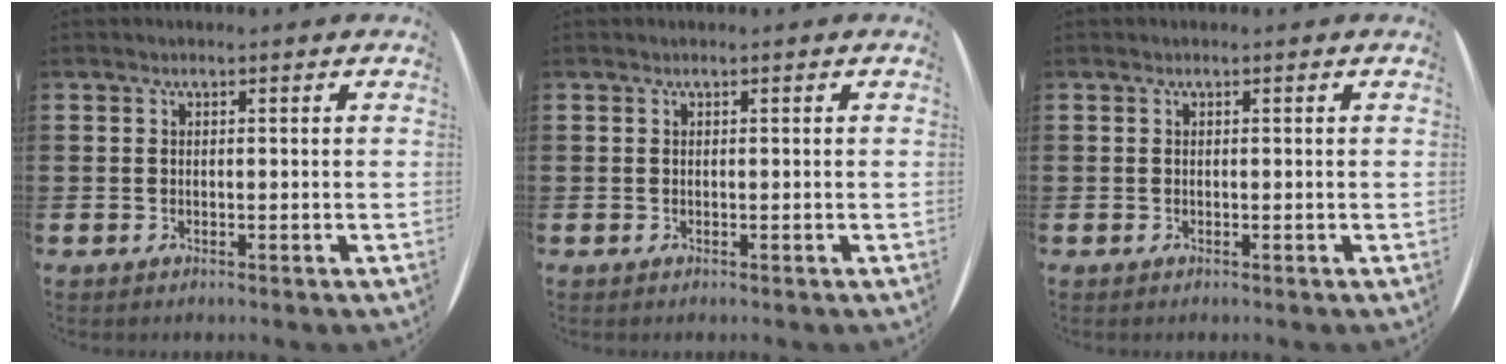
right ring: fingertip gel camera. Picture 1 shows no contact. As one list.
[{"total": 0.0}, {"total": 0.0}]